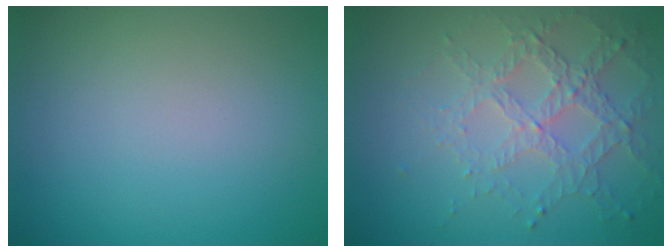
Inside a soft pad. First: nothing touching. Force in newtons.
{"total": 4.7, "press": 3.3, "slide": 3.3}